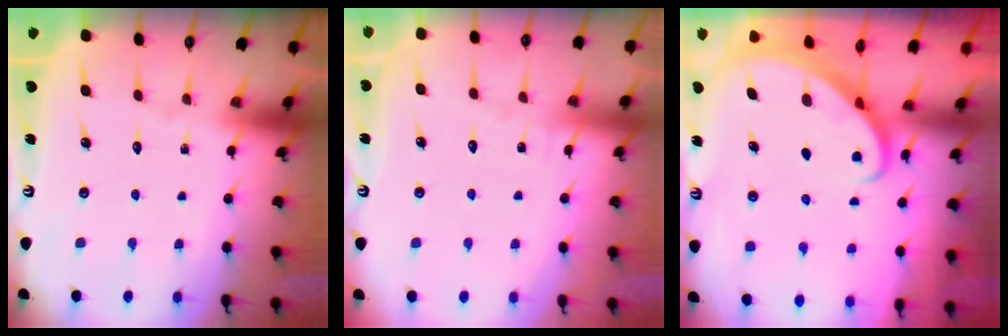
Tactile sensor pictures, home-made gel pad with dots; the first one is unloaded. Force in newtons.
{"total": 2.6, "press": 2.6, "slide": 0.3}
{"total": 2.5, "press": 2.5, "slide": 0.2}